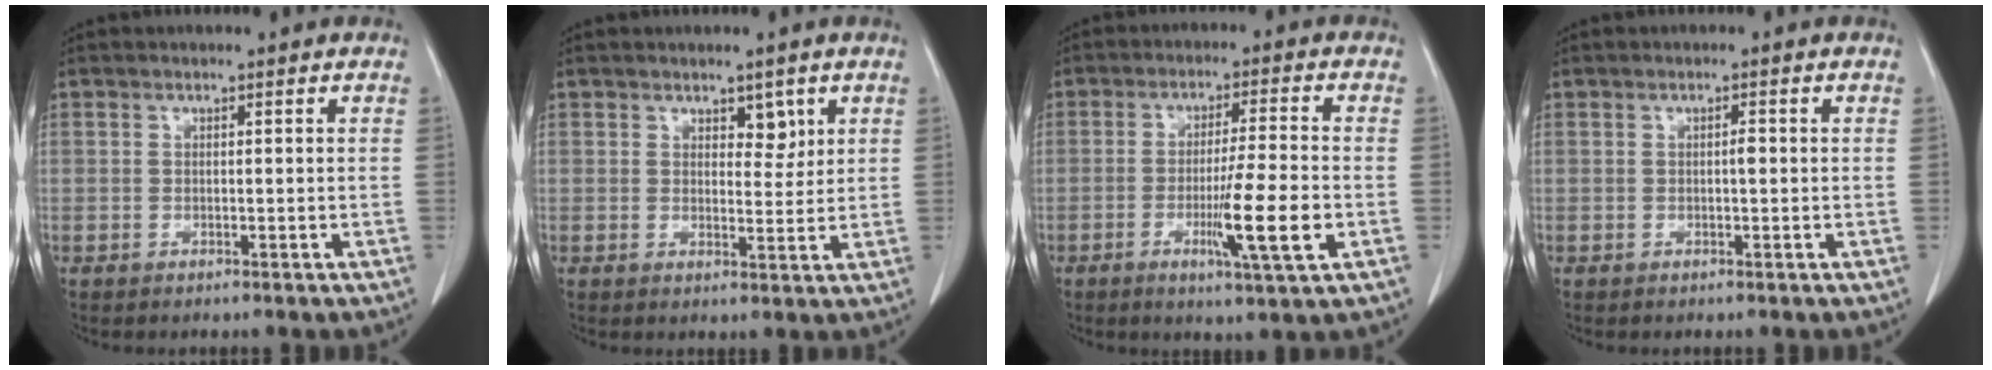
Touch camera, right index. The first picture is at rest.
{"total": 3.0, "force": [1.8, 1.4, 1.9], "torque": [-0.022, -0.006, 0.030]}
{"total": 9.3, "force": [-2.8, -0.4, 8.8], "torque": [-0.147, -0.019, -0.047]}
{"total": 0.8, "force": [0.0, 0.0, 0.8], "torque": [-0.014, 0.000, 0.001]}